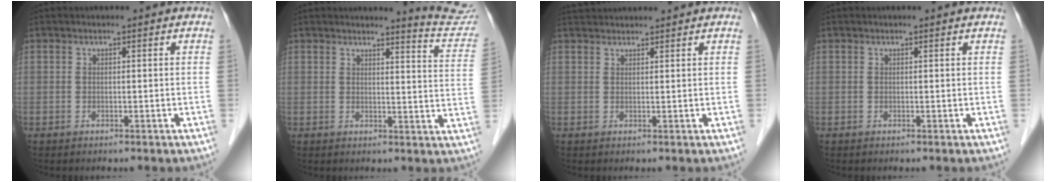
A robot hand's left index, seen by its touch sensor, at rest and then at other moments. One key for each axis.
{"total": 7.9, "fx": 7.9, "fy": -0.8, "fz": 0.4, "tx": -0.005, "ty": -0.077, "tz": 0.069}
{"total": 3.4, "fx": 3.3, "fy": 0.2, "fz": 0.6, "tx": -0.010, "ty": 0.032, "tz": 0.057}
{"total": 0.0}